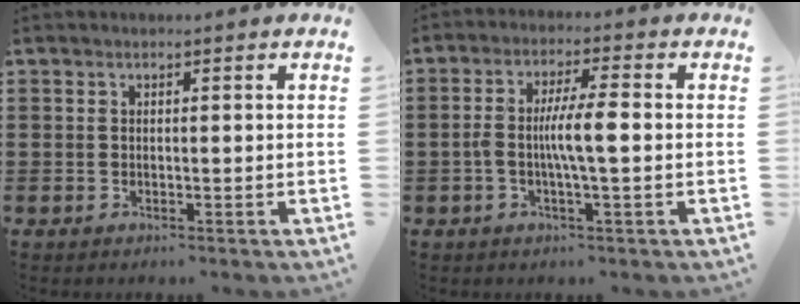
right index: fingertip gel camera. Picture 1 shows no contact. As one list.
[{"total": 6.1, "force": [-0.8, 0.8, 6.0], "torque": [-0.121, -0.002, -0.023]}]